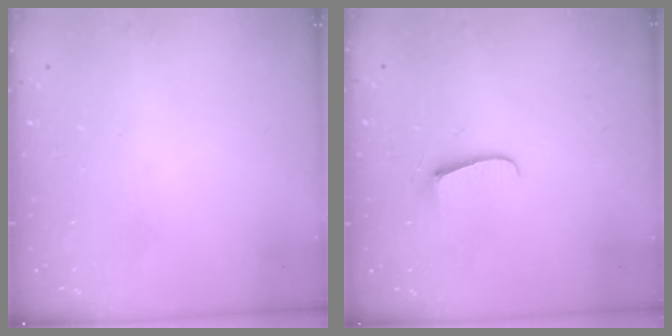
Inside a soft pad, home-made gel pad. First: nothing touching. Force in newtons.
{"total": 5.9, "press": 5.9, "slide": 0.6}